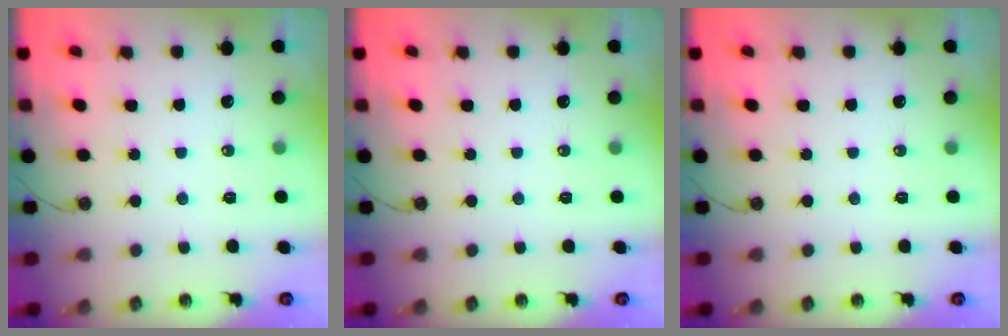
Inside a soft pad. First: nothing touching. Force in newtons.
{"total": 0.0}
{"total": 0.0}